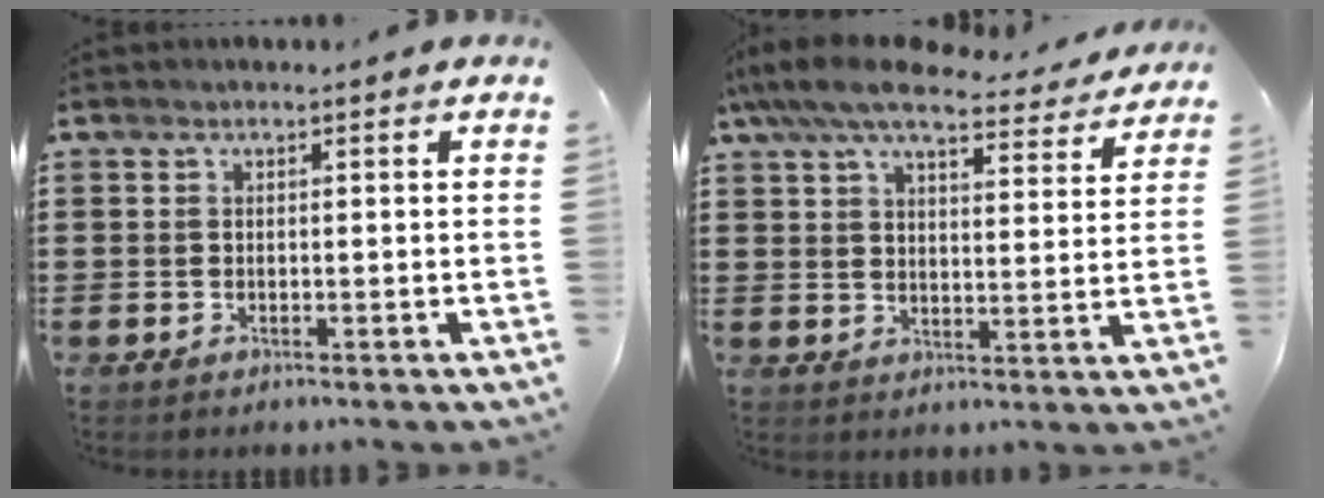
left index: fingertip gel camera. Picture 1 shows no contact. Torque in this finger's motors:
{"motor_torque": [1.39, 0.01, 1.06, 0.21]}